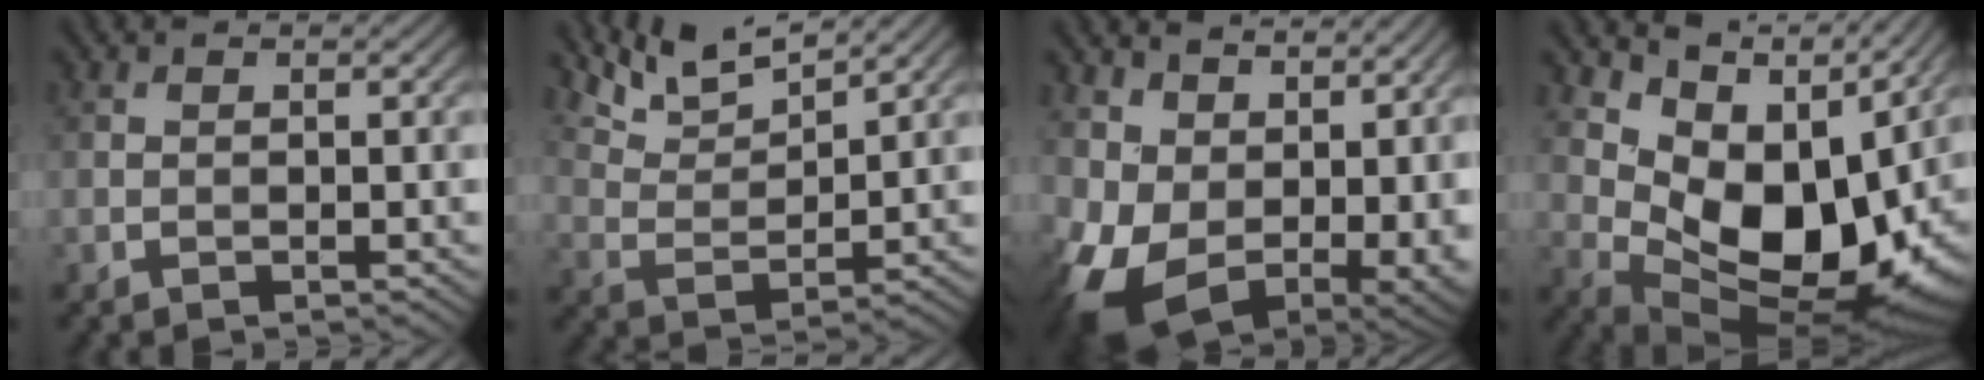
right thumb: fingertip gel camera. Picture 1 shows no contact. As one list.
[{"total": 7.6, "force": [6.3, 1.7, 3.9], "torque": [-0.099, 0.008, 0.127]}, {"total": 13.5, "force": [2.4, 9.7, 9.2], "torque": [-0.201, -0.035, 0.072]}, {"total": 13.5, "force": [4.1, 8.2, 9.9], "torque": [-0.177, -0.020, 0.093]}]